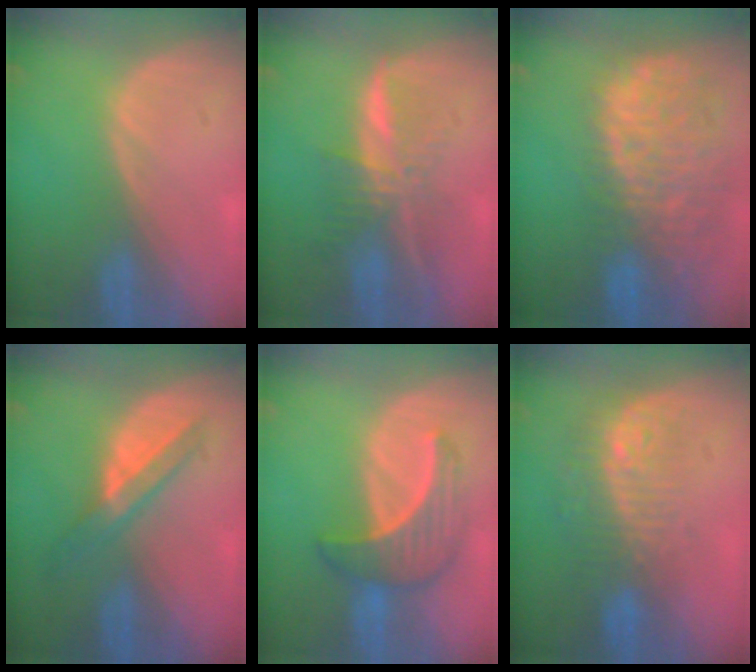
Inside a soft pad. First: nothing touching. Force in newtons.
{"total": 7.7, "press": 6.5, "slide": 4.1}
{"total": 13.8, "press": 11.3, "slide": 7.9}
{"total": 5.9, "press": 5.3, "slide": 2.6}
{"total": 6.6, "press": 6.5, "slide": 1.0}
{"total": 9.7, "press": 8.4, "slide": 5.0}